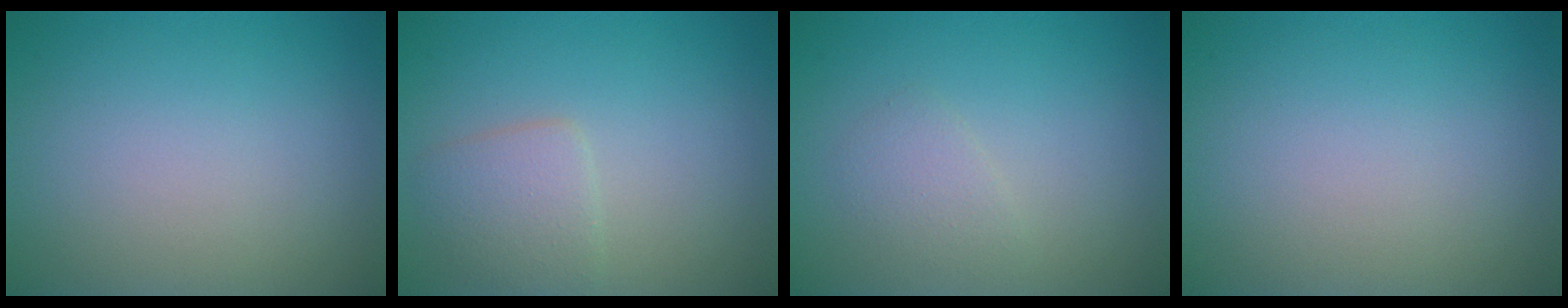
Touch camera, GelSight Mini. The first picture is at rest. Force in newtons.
{"total": 2.5, "press": 2.5, "slide": 0.1}
{"total": 1.5, "press": 1.4, "slide": 0.1}
{"total": 0.0}